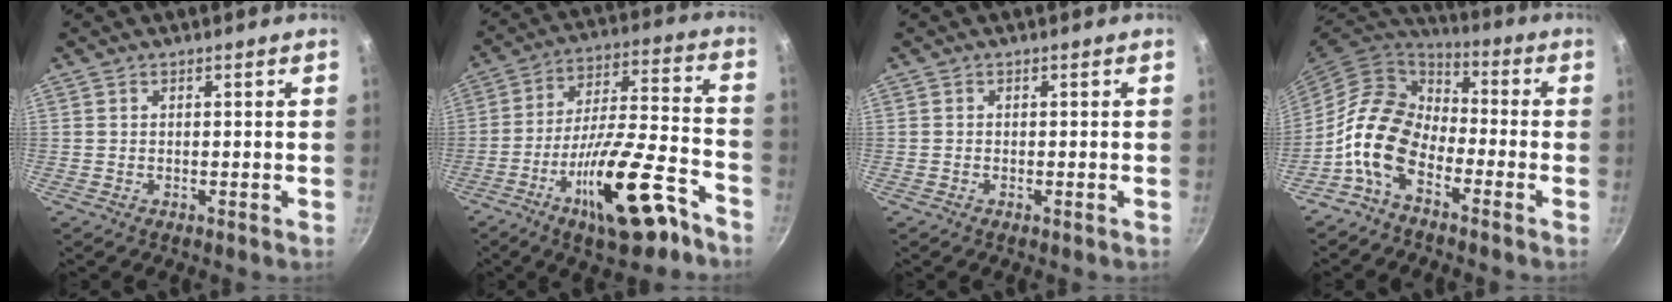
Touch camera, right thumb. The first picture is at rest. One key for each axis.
{"total": 20.0, "fx": -11.2, "fy": 6.2, "fz": 15.4, "tx": -0.221, "ty": 0.066, "tz": -0.177}
{"total": 0.0}
{"total": 13.2, "fx": -5.5, "fy": 8.6, "fz": 8.5, "tx": -0.135, "ty": 0.056, "tz": -0.131}